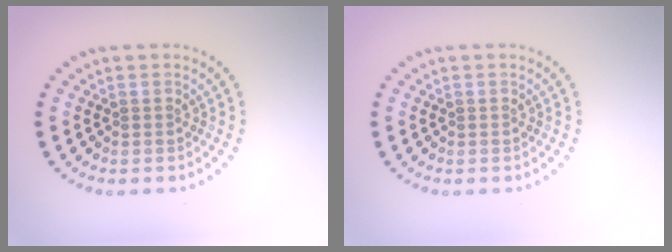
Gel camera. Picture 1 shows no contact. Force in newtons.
{"total": 0.0}